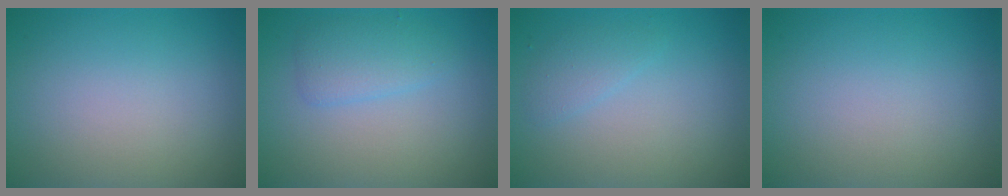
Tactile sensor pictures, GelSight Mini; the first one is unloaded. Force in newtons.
{"total": 2.3, "press": 2.3, "slide": 0.2}
{"total": 1.3, "press": 1.3, "slide": 0.0}
{"total": 0.0}